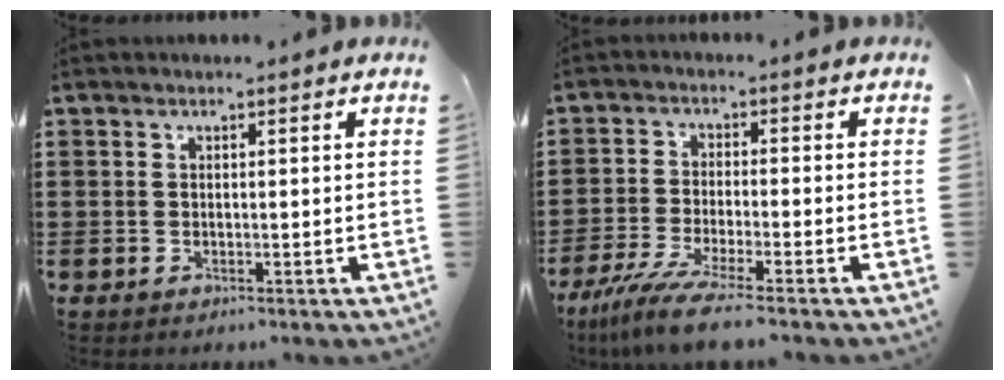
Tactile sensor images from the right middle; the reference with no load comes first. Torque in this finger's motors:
{"motor_torque": [1.48, -0.65, 0.25, 0.21]}